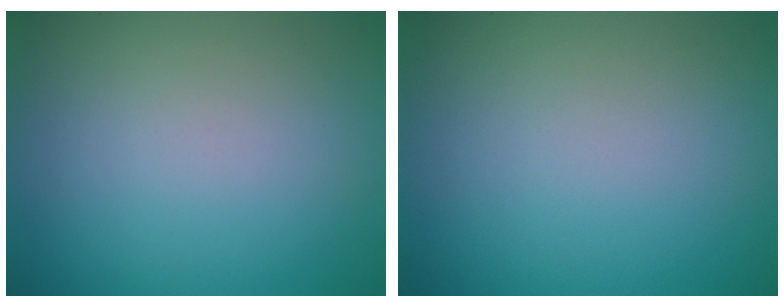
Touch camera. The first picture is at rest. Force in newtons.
{"total": 0.0}